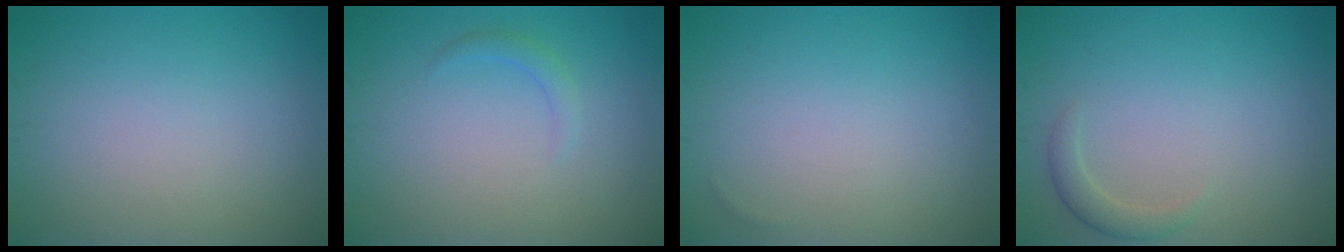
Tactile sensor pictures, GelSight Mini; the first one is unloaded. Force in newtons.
{"total": 1.1, "press": 1.1, "slide": 0.2}
{"total": 0.0}
{"total": 1.6, "press": 1.6, "slide": 0.1}